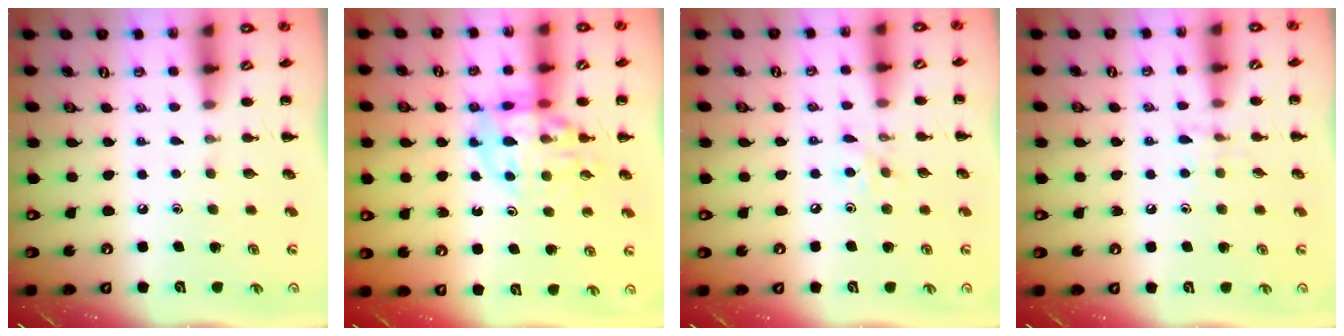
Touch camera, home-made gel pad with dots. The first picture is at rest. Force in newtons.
{"total": 12.3, "press": 12.0, "slide": 2.7}
{"total": 6.1, "press": 5.7, "slide": 2.0}
{"total": 5.2, "press": 5.0, "slide": 1.2}